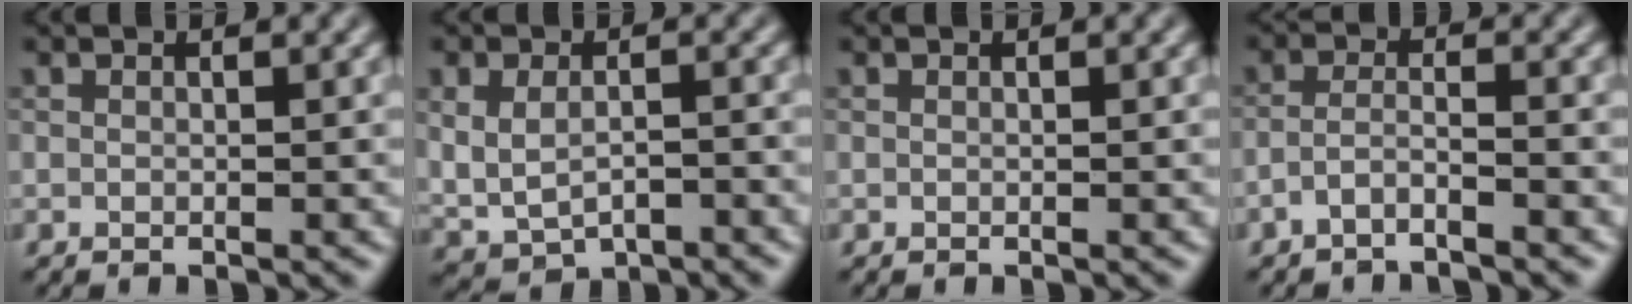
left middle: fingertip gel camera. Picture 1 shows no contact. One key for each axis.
{"total": 3.8, "fx": -0.5, "fy": 2.7, "fz": 2.7, "tx": -0.050, "ty": -0.012, "tz": 0.002}
{"total": 0.0}
{"total": 1.9, "fx": -1.5, "fy": 0.3, "fz": 1.2, "tx": -0.024, "ty": 0.005, "tz": -0.036}